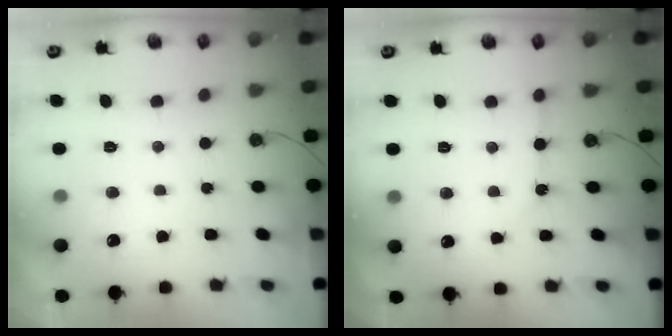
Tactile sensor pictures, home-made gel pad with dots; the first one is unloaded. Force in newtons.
{"total": 4.1, "press": 4.1, "slide": 0.7}